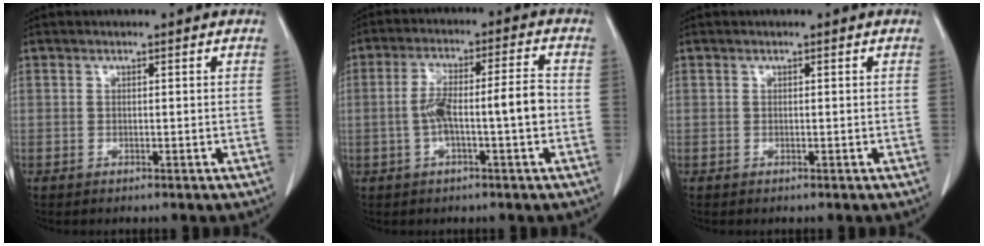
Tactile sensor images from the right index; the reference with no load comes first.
{"total": 8.1, "force": [-1.5, 1.0, 7.9], "torque": [-0.146, 0.026, -0.023]}
{"total": 0.0}